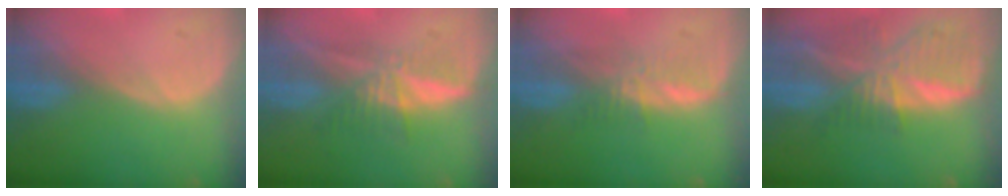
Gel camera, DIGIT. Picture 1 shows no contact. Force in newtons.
{"total": 5.5, "press": 5.2, "slide": 1.7}
{"total": 3.4, "press": 3.4, "slide": 0.2}
{"total": 9.4, "press": 8.3, "slide": 4.6}